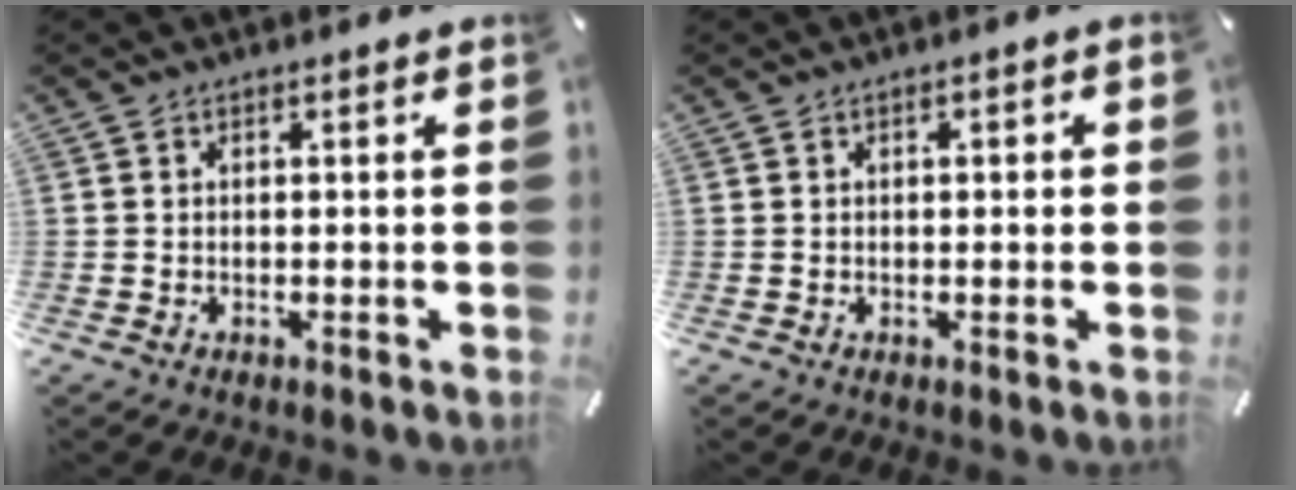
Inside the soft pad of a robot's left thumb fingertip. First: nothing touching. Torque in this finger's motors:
{"motor_torque": [-0.11, -0.05, -0.07, 0.00, 0.00]}